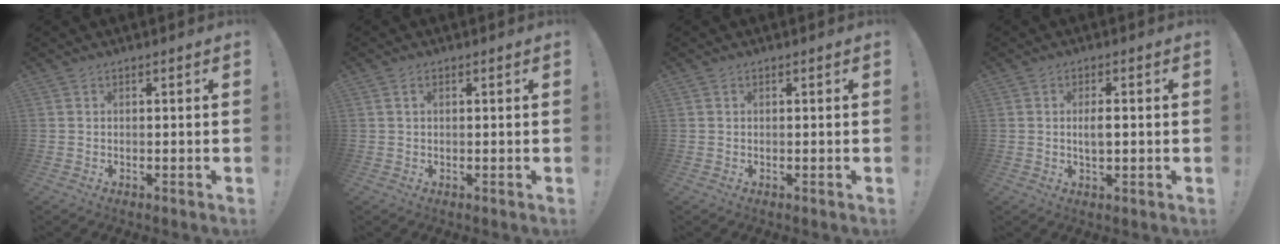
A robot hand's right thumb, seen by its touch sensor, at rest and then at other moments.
{"total": 1.4, "force": [0.5, 0.7, 1.0], "torque": [-0.017, 0.001, 0.008]}
{"total": 0.0}
{"total": 3.4, "force": [-0.1, 1.1, 3.2], "torque": [-0.050, 0.000, -0.006]}